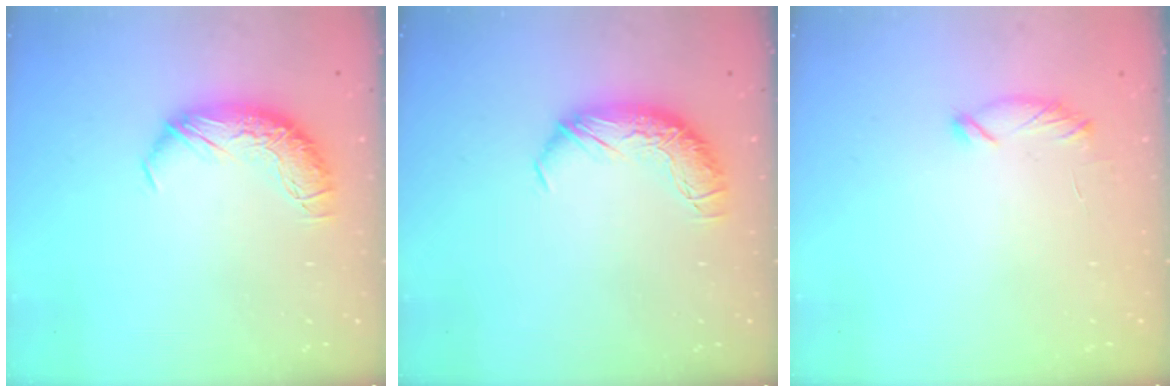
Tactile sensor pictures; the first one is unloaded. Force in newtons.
{"total": 0.0}
{"total": 7.3, "press": 7.3, "slide": 0.5}